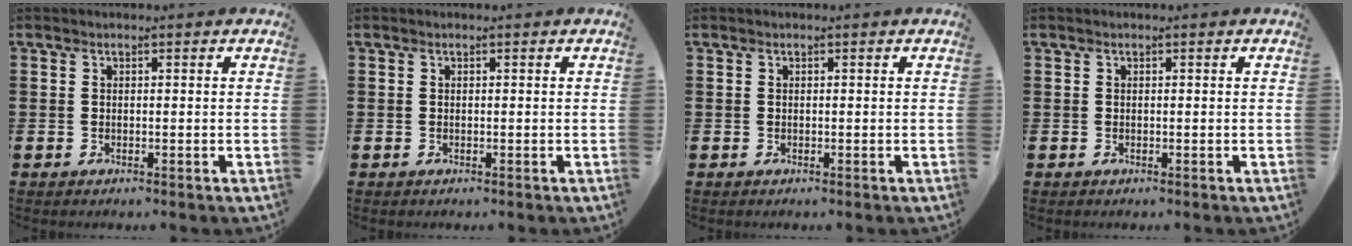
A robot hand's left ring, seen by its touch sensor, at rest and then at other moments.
{"total": 0.0}
{"total": 0.0}
{"total": 0.0}